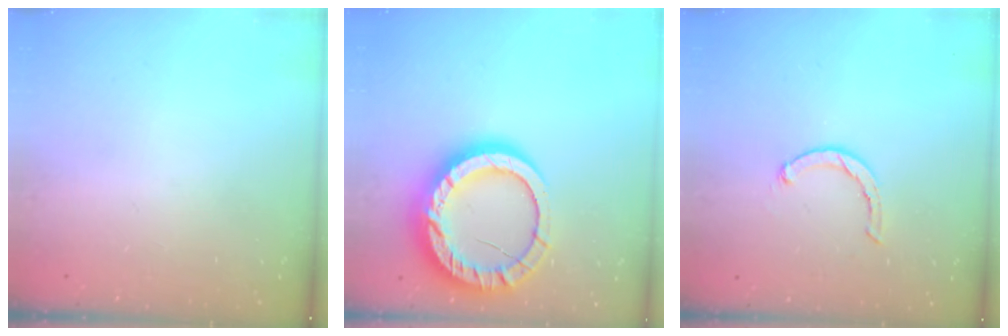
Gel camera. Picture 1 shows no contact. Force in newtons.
{"total": 19.6, "press": 19.5, "slide": 1.8}
{"total": 1.8, "press": 1.8, "slide": 0.4}